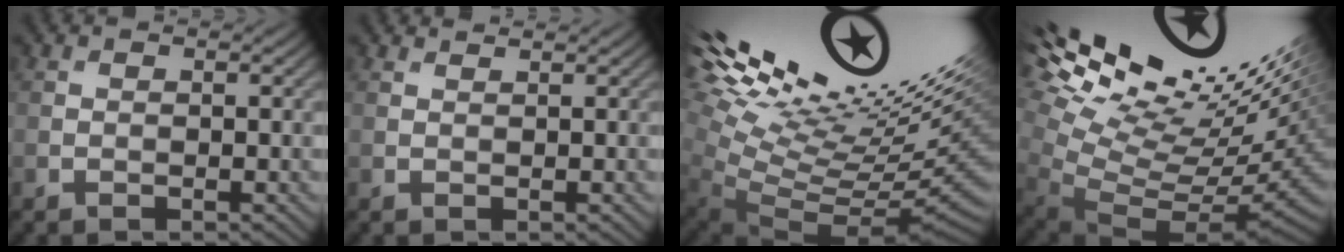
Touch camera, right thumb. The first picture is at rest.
{"total": 1.2, "force": [1.1, -0.3, -0.2], "torque": [0.000, 0.001, 0.024]}
{"total": 15.7, "force": [5.9, 4.9, 13.7], "torque": [-0.169, 0.018, 0.130]}
{"total": 17.1, "force": [8.5, 6.2, 13.5], "torque": [-0.195, 0.035, 0.181]}